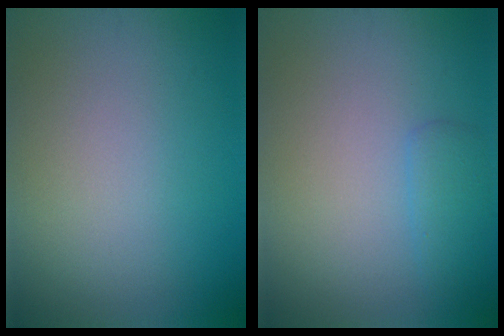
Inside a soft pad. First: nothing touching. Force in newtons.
{"total": 1.5, "press": 1.5, "slide": 0.1}